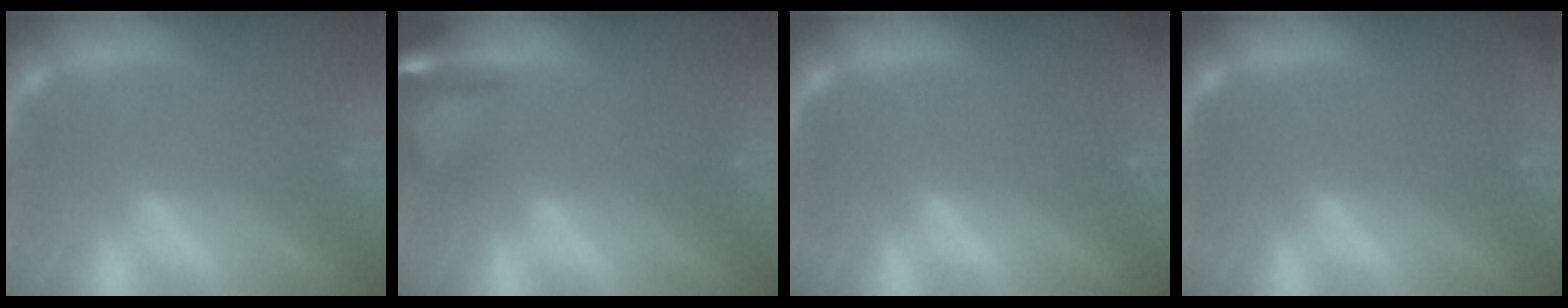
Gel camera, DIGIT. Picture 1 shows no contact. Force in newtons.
{"total": 5.5}
{"total": 0.9}
{"total": 0.9}